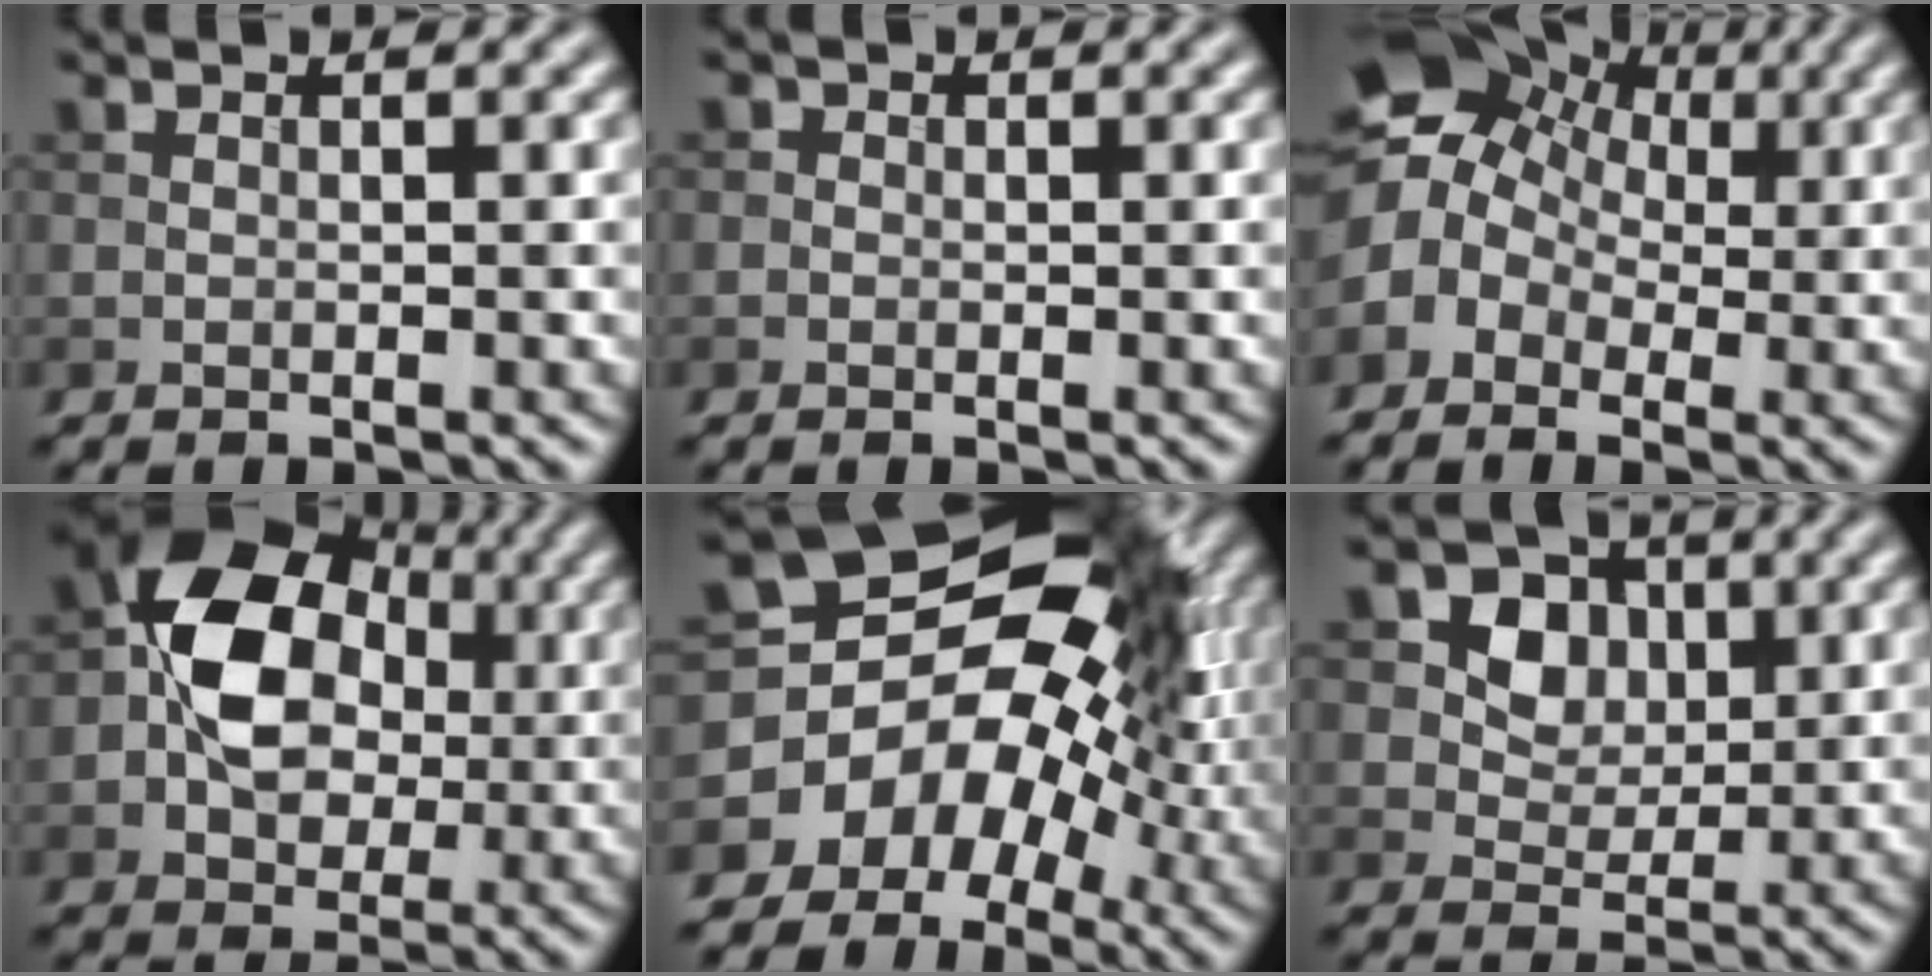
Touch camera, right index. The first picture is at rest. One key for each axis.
{"total": 0.6, "fx": -0.1, "fy": 0.5, "fz": 0.1, "tx": 0.001, "ty": -0.005, "tz": -0.006}
{"total": 8.9, "fx": 1.7, "fy": 7.1, "fz": 5.1, "tx": -0.097, "ty": 0.030, "tz": 0.001}
{"total": 9.9, "fx": 0.1, "fy": 7.5, "fz": 6.5, "tx": -0.108, "ty": 0.011, "tz": -0.011}
{"total": 12.2, "fx": -1.9, "fy": 9.6, "fz": 7.2, "tx": -0.092, "ty": 0.012, "tz": -0.047}
{"total": 4.4, "fx": 1.2, "fy": 3.7, "fz": 2.1, "tx": -0.029, "ty": -0.001, "tz": 0.016}